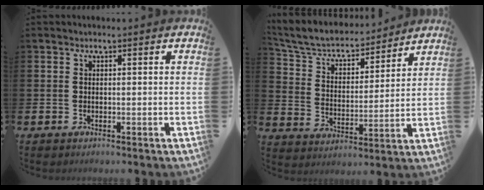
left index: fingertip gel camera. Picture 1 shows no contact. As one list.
[{"total": 6.5, "force": [5.8, 2.3, 1.7], "torque": [-0.070, -0.043, 0.099]}]